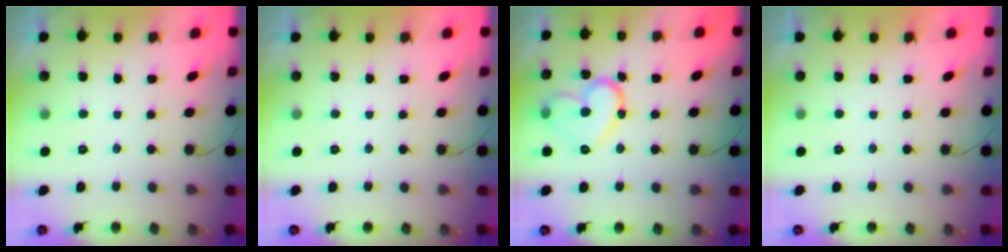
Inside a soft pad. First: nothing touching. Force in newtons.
{"total": 1.8, "press": 1.8, "slide": 0.1}
{"total": 14.1, "press": 14.1, "slide": 1.3}
{"total": 1.7, "press": 1.7, "slide": 0.0}